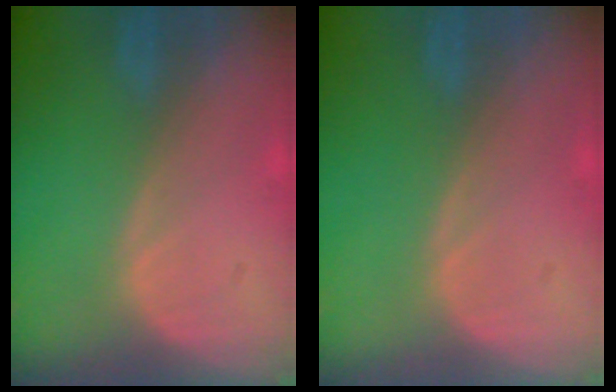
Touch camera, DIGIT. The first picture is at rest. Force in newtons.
{"total": 0.0}